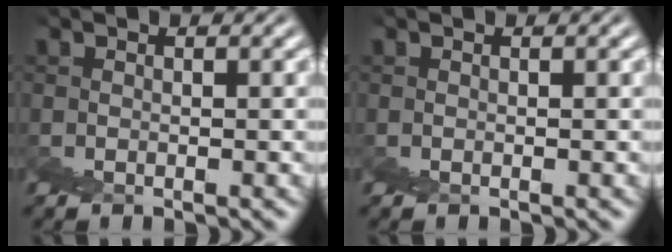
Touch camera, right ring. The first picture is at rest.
{"total": 0.0}